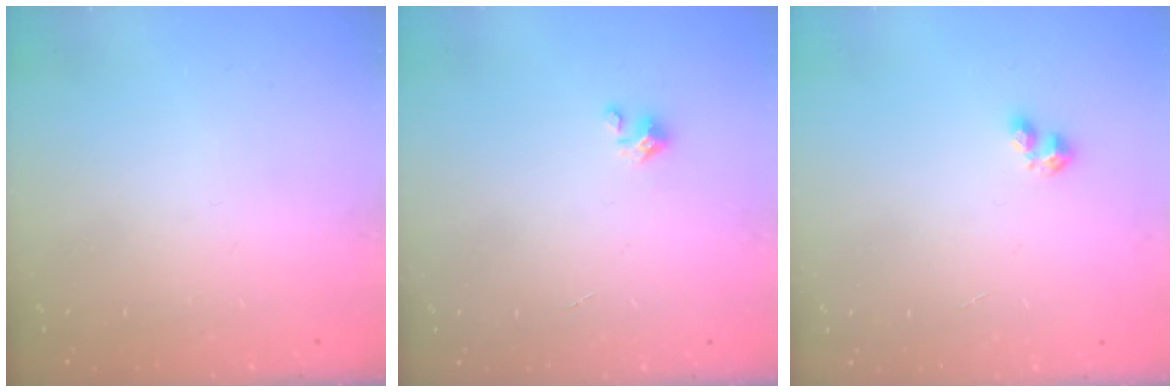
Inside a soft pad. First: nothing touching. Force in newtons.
{"total": 1.5, "press": 1.5, "slide": 0.1}
{"total": 2.8, "press": 2.8, "slide": 0.5}